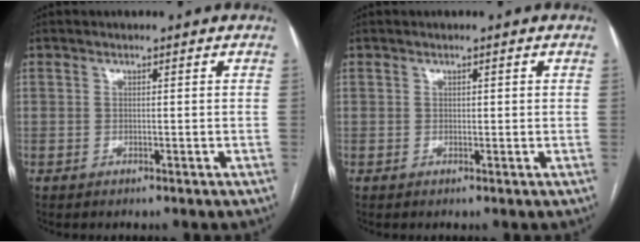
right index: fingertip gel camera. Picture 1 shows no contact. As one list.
[{"total": 0.5, "force": [0.2, 0.3, 0.3], "torque": [-0.003, 0.005, 0.005]}]